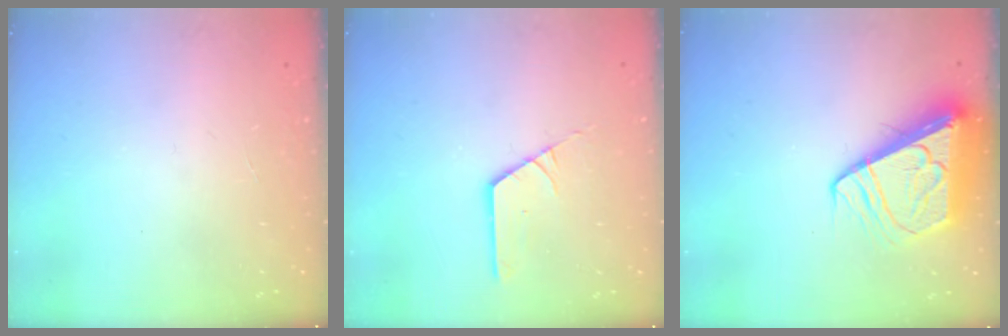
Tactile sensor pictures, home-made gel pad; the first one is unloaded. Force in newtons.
{"total": 2.7, "press": 2.7, "slide": 0.1}
{"total": 10.6, "press": 10.5, "slide": 1.2}